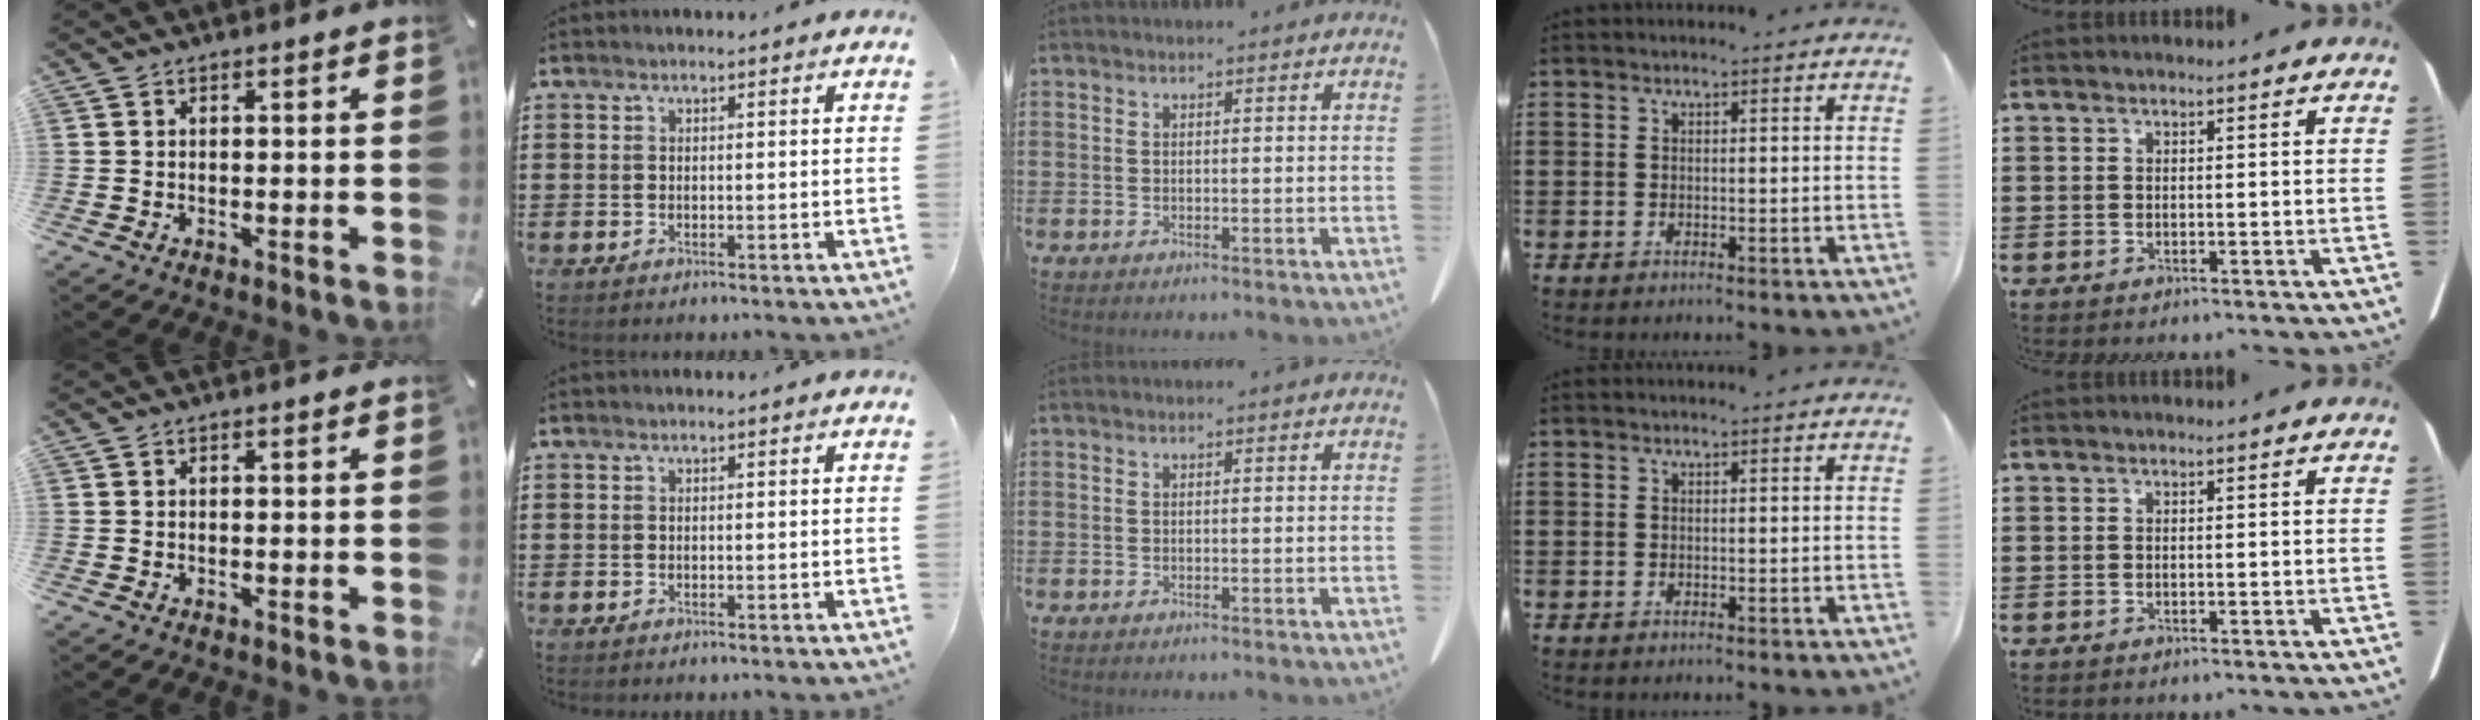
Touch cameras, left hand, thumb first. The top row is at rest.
{}